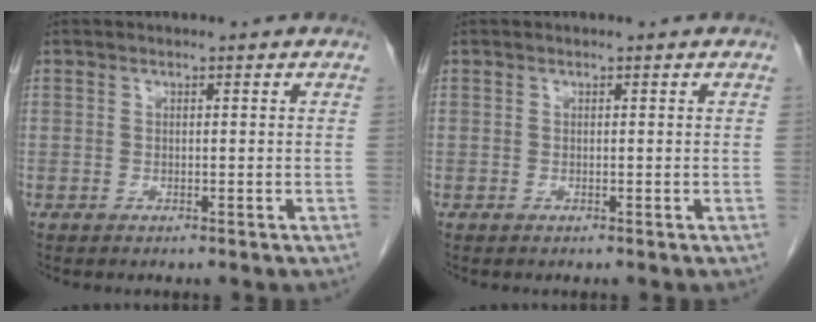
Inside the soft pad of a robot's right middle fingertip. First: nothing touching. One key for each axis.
{"total": 0.0}